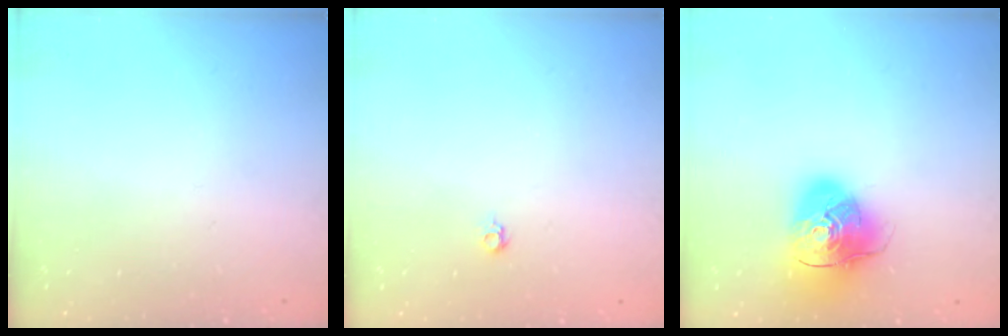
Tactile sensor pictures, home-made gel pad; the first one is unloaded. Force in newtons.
{"total": 3.7, "press": 3.6, "slide": 0.7}
{"total": 15.6, "press": 15.4, "slide": 2.2}